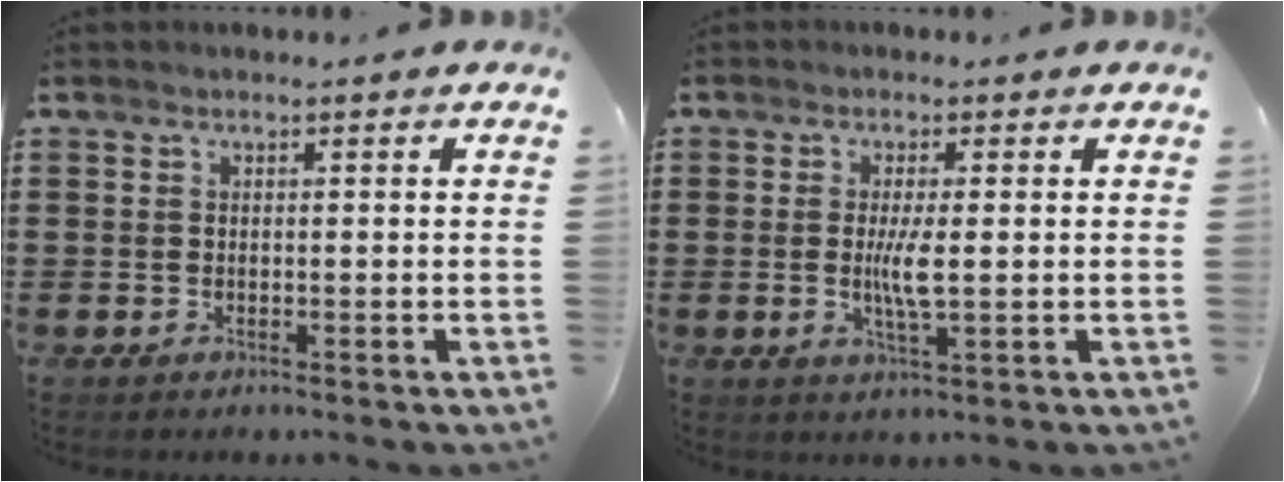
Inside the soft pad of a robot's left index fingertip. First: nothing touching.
{"total": 4.4, "force": [0.1, 0.6, 4.4], "torque": [-0.086, -0.004, -0.002]}